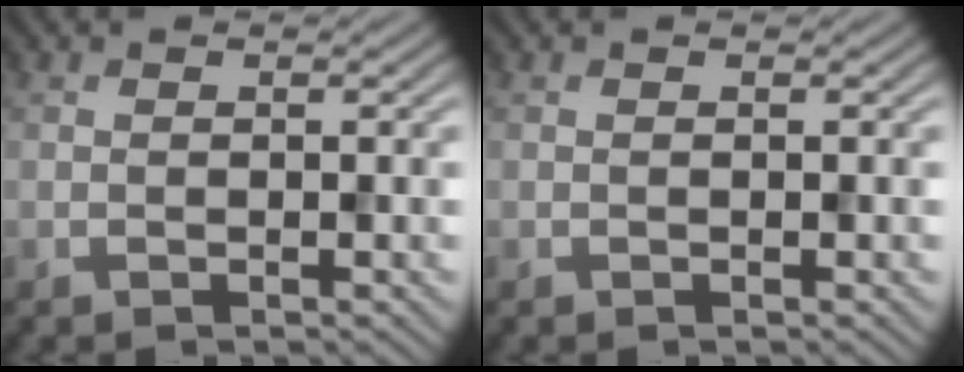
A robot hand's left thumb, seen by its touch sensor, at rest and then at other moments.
{"total": 0.0}